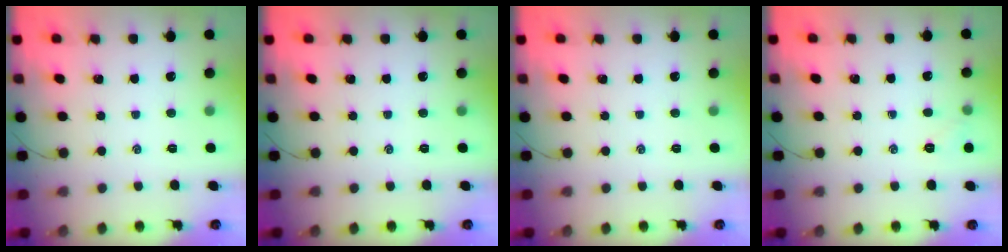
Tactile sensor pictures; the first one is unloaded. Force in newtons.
{"total": 0.0}
{"total": 0.0}
{"total": 4.6, "press": 4.4, "slide": 1.3}